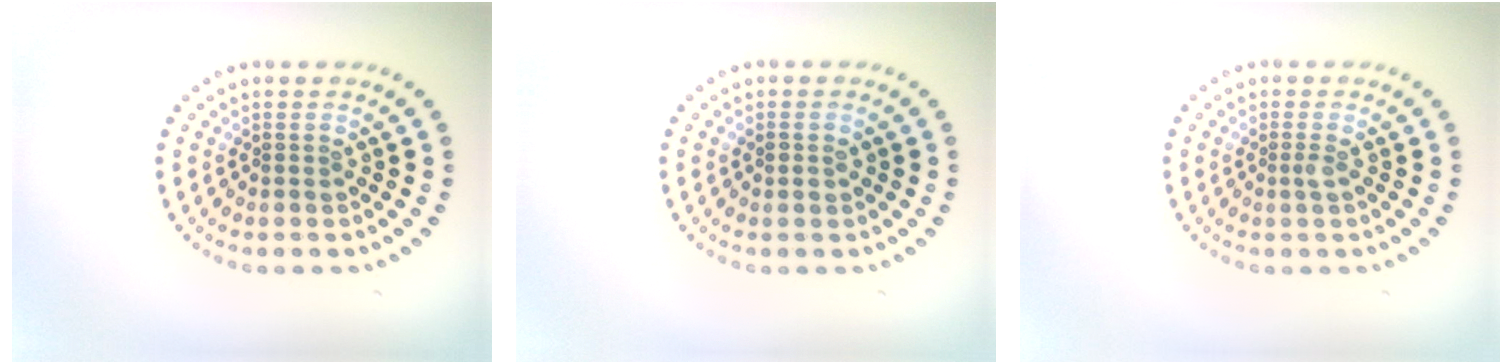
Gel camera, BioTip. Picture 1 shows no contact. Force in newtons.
{"total": 1.0, "press": 1.0, "slide": 0.2}
{"total": 0.8, "press": 0.6, "slide": 0.6}